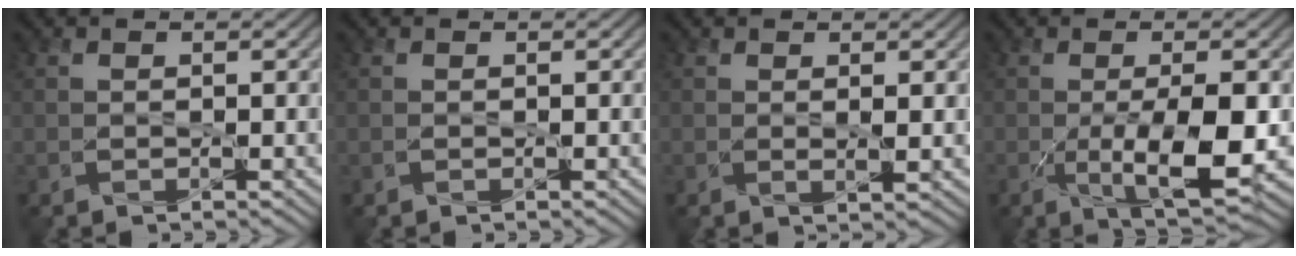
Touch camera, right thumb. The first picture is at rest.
{"total": 0.0}
{"total": 1.3, "force": [0.5, 0.2, 1.2], "torque": [-0.024, 0.002, 0.008]}
{"total": 7.5, "force": [-1.4, 2.4, 6.9], "torque": [-0.126, -0.011, -0.016]}